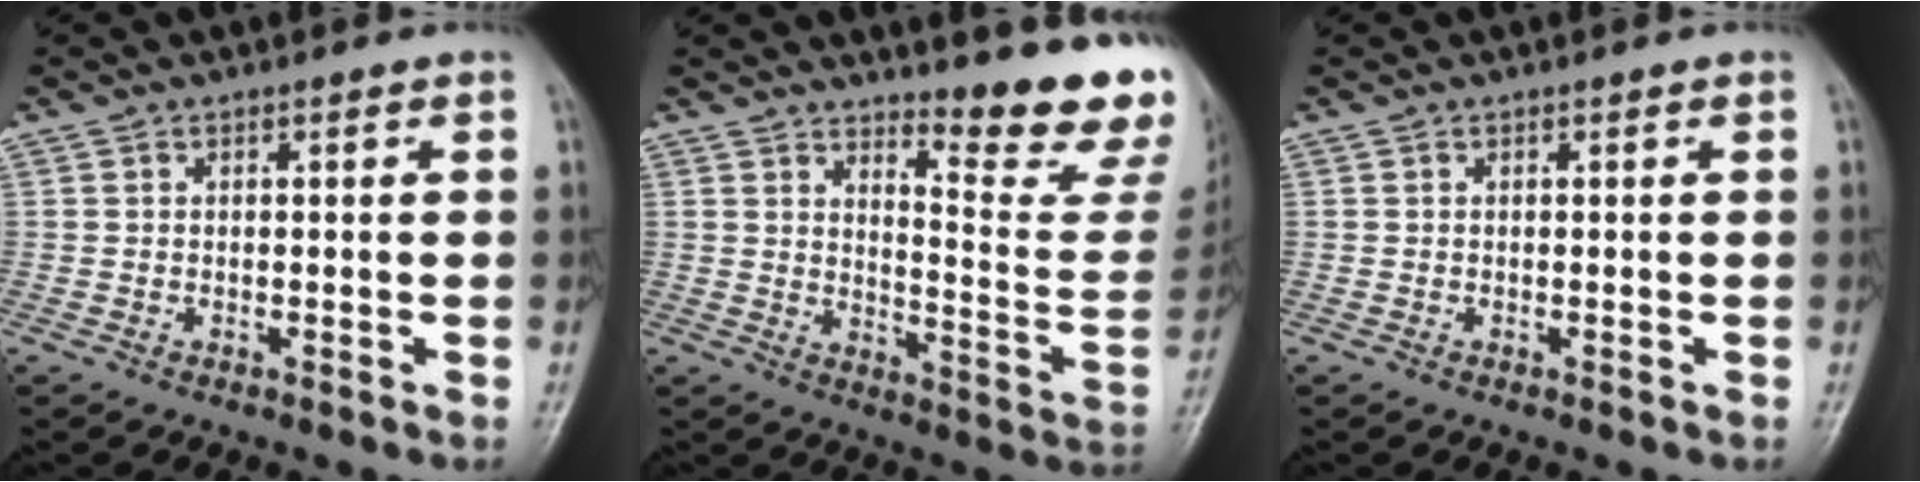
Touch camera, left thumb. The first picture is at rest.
{"total": 15.4, "force": [12.9, 1.7, 8.2], "torque": [-0.086, -0.146, 0.170]}
{"total": 0.0}